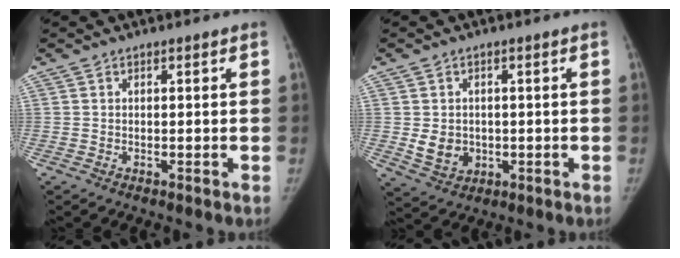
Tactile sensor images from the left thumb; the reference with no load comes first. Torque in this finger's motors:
{"motor_torque": [0.59, 0.71, 0.28, -0.08, 0.25]}